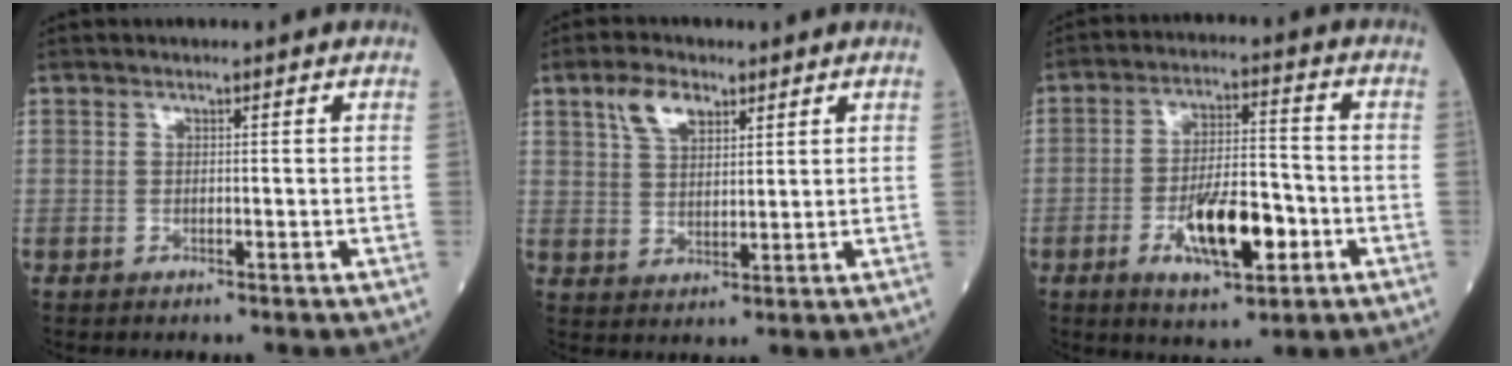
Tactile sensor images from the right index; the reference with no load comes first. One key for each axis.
{"total": 5.7, "fx": 3.3, "fy": 2.8, "fz": 3.7, "tx": -0.078, "ty": 0.011, "tz": 0.066}
{"total": 11.4, "fx": -4.0, "fy": 3.4, "fz": 10.1, "tx": -0.180, "ty": -0.002, "tz": -0.065}